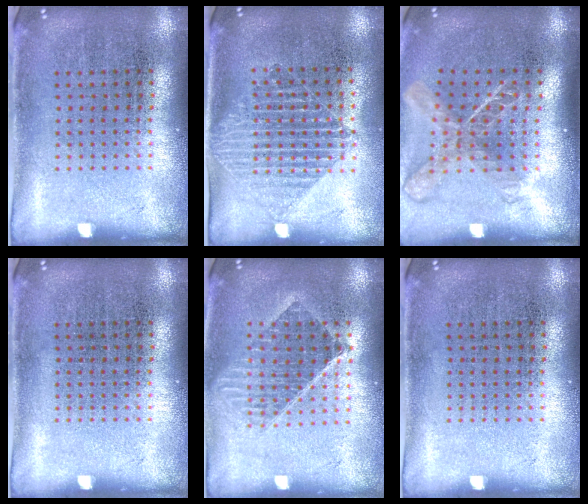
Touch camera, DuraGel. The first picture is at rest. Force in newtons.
{"total": 1.4, "press": 1.2, "slide": 0.8}
{"total": 1.9, "press": 1.4, "slide": 1.3}
{"total": 0.0}
{"total": 1.4, "press": 1.2, "slide": 0.7}
{"total": 0.0}